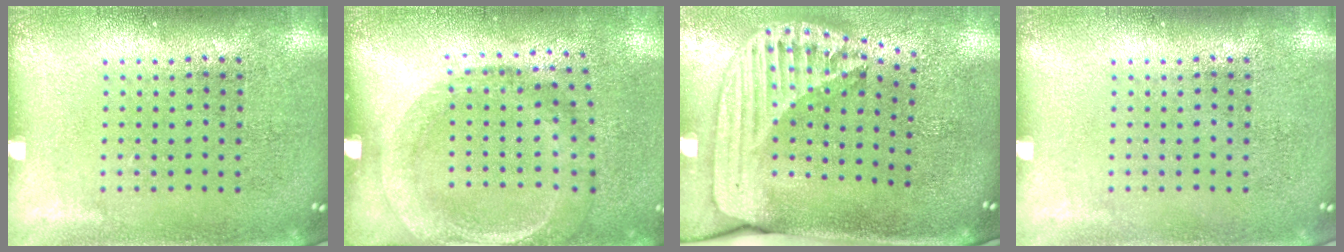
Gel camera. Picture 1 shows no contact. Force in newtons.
{"total": 1.9, "press": 1.2, "slide": 1.5}
{"total": 2.5, "press": 1.7, "slide": 1.9}
{"total": 0.0}